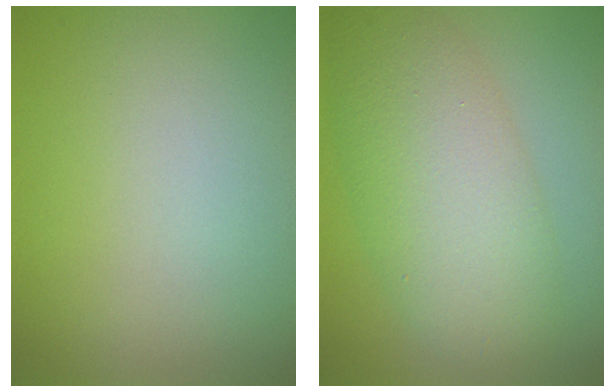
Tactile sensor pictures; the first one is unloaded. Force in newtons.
{"total": 7.6, "press": 7.6, "slide": 0.4}